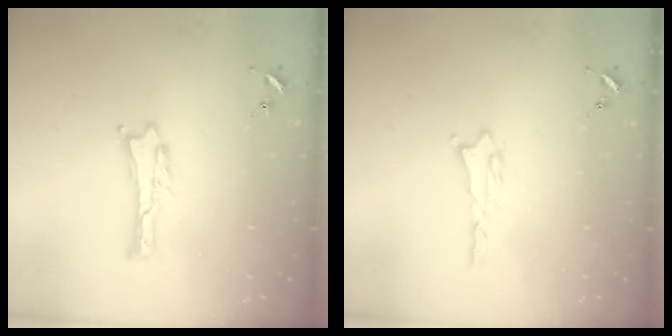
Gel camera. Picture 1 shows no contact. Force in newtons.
{"total": 0.9, "press": 0.9, "slide": 0.2}